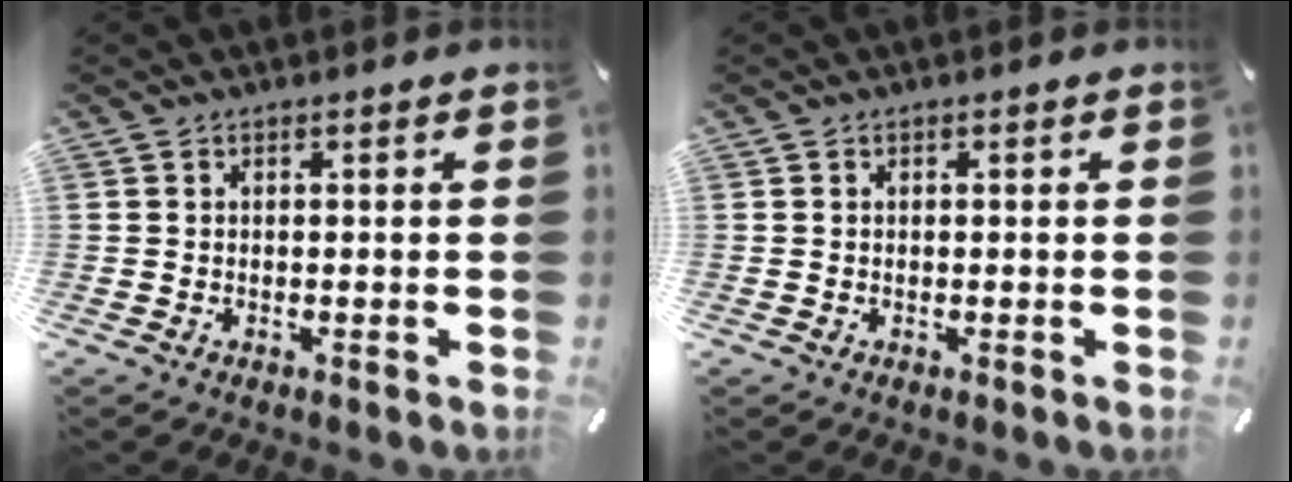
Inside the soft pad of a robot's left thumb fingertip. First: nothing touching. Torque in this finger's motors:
{"motor_torque": [0.01, 0.05, 0.07, -0.03, 0.01]}